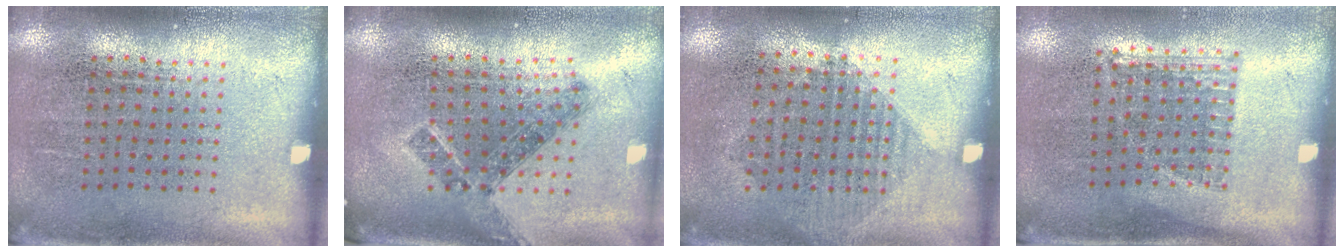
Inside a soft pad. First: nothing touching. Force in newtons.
{"total": 1.1, "press": 0.9, "slide": 0.7}
{"total": 1.0, "press": 0.9, "slide": 0.4}
{"total": 1.0, "press": 0.9, "slide": 0.5}